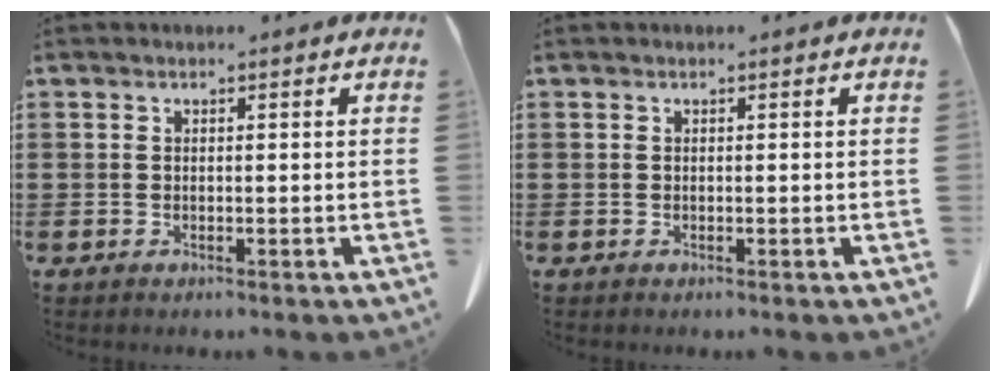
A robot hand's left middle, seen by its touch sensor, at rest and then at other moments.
{"total": 0.0}